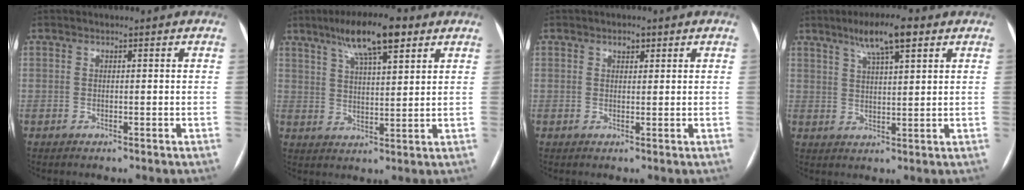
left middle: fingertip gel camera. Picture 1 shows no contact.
{"total": 10.7, "force": [6.7, 2.2, 8.0], "torque": [-0.143, 0.016, 0.112]}
{"total": 1.6, "force": [1.0, 0.8, 0.9], "torque": [-0.016, 0.002, 0.014]}
{"total": 7.6, "force": [4.7, 1.1, 5.9], "torque": [-0.107, 0.013, 0.079]}